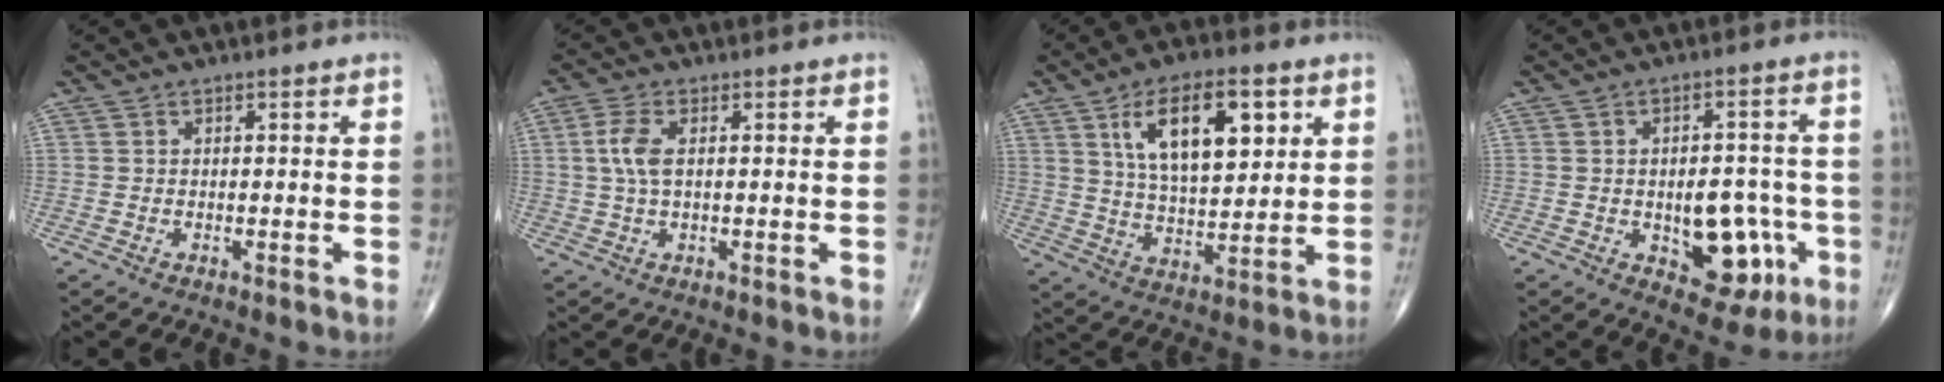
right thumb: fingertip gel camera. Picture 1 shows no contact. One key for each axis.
{"total": 4.8, "fx": 0.8, "fy": 2.1, "fz": 4.2, "tx": -0.109, "ty": 0.006, "tz": 0.015}
{"total": 15.5, "fx": 6.0, "fy": 6.9, "fz": 12.5, "tx": -0.185, "ty": -0.022, "tz": 0.109}
{"total": 12.0, "fx": -3.2, "fy": 7.0, "fz": 9.2, "tx": -0.080, "ty": 0.021, "tz": -0.029}